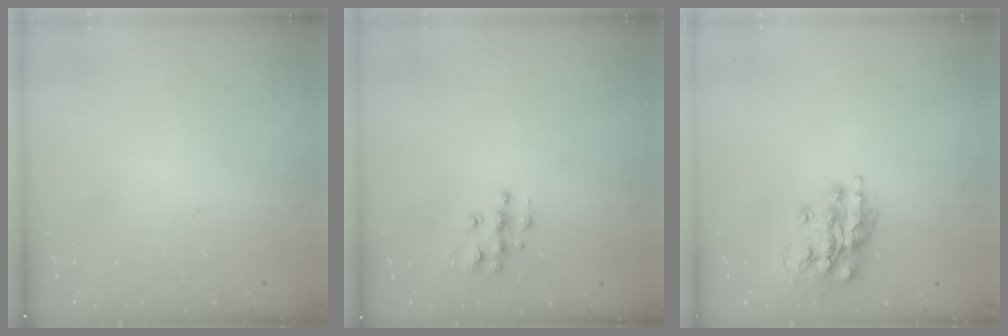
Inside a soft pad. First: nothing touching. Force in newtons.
{"total": 8.6, "press": 8.6, "slide": 0.4}
{"total": 14.9, "press": 14.9, "slide": 1.1}